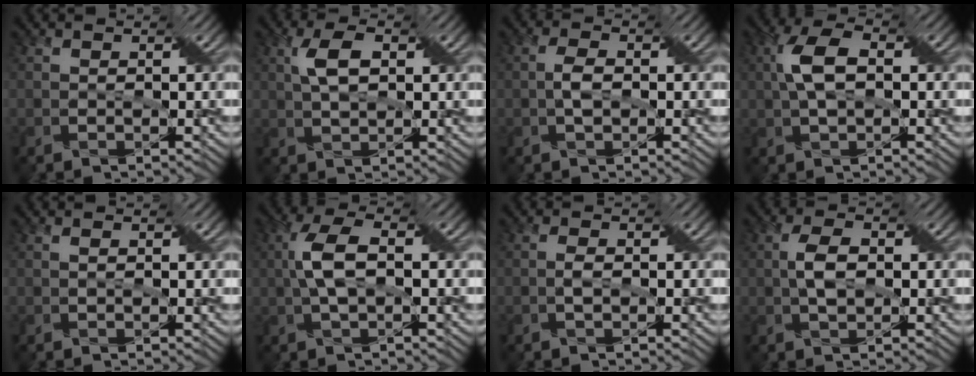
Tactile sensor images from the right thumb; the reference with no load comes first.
{"total": 4.4, "force": [1.4, 1.9, 3.7], "torque": [-0.080, 0.009, 0.027]}
{"total": 2.3, "force": [-0.3, 1.1, 2.0], "torque": [-0.046, 0.003, -0.008]}
{"total": 6.1, "force": [0.8, 3.1, 5.2], "torque": [-0.116, 0.014, 0.009]}
{"total": 0.5, "force": [0.3, -0.1, 0.5], "torque": [-0.010, 0.002, 0.004]}
{"total": 5.6, "force": [0.3, 2.3, 5.1], "torque": [-0.117, 0.013, 0.002]}
{"total": 0.9, "force": [-0.3, 0.2, 0.9], "torque": [-0.021, 0.003, -0.008]}
{"total": 3.7, "force": [0.2, 1.8, 3.2], "torque": [-0.069, 0.002, 0.001]}